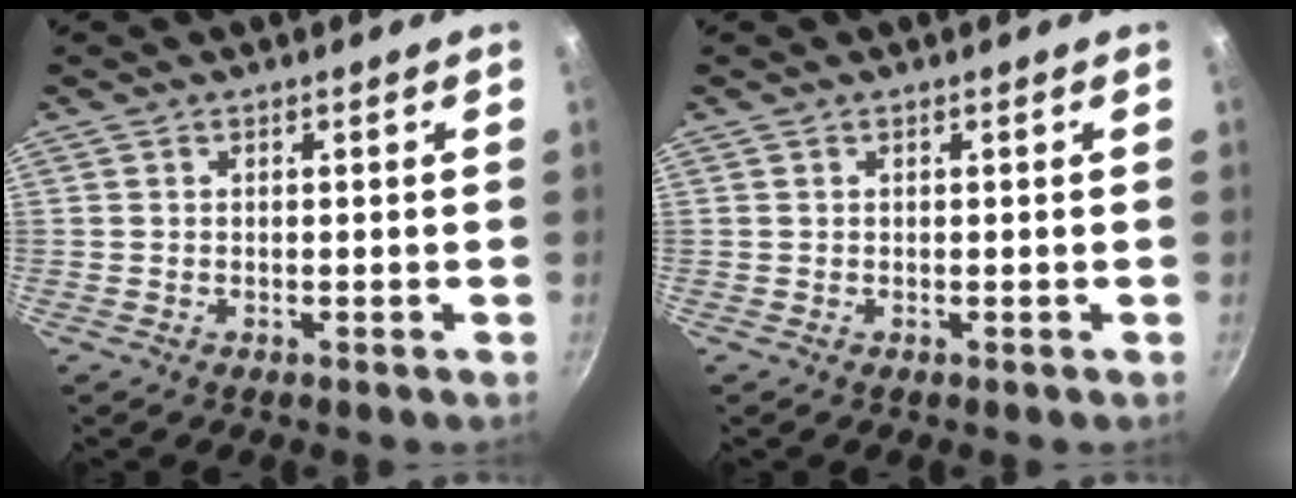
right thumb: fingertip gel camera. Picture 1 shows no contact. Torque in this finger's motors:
{"motor_torque": [-0.01, 0.00, 0.00, 0.00, 0.00]}